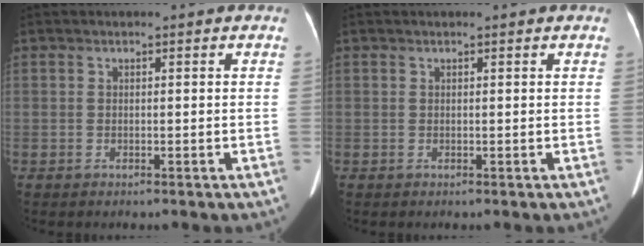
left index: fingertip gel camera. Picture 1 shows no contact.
{"total": 1.0, "force": [0.9, 0.0, 0.5], "torque": [-0.009, 0.016, 0.016]}